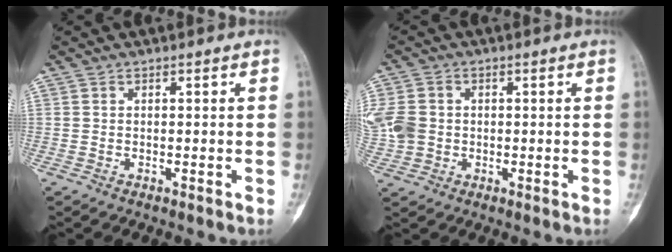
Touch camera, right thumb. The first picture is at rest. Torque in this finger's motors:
{"motor_torque": [0.20, 0.35, 0.03, 0.04, 0.10]}